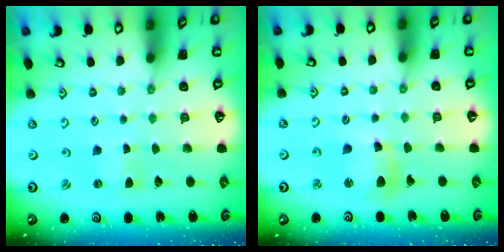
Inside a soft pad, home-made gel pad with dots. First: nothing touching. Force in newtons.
{"total": 9.7, "press": 9.7, "slide": 1.1}